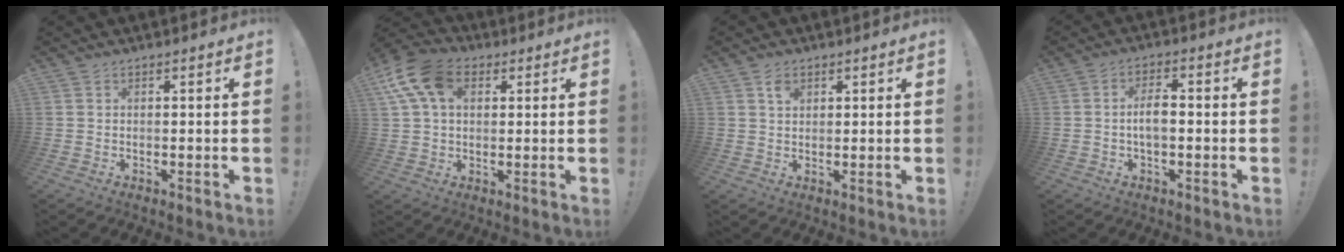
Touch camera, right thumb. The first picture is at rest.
{"total": 13.5, "force": [4.9, 8.8, 9.0], "torque": [-0.168, -0.004, 0.095]}
{"total": 3.0, "force": [1.6, 2.1, 1.5], "torque": [-0.003, -0.010, 0.023]}
{"total": 5.6, "force": [-0.8, 2.3, 5.0], "torque": [-0.103, 0.005, -0.018]}